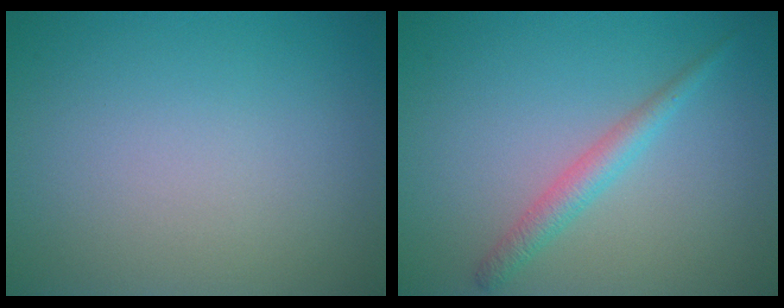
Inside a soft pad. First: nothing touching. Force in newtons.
{"total": 2.1, "press": 2.1, "slide": 0.1}